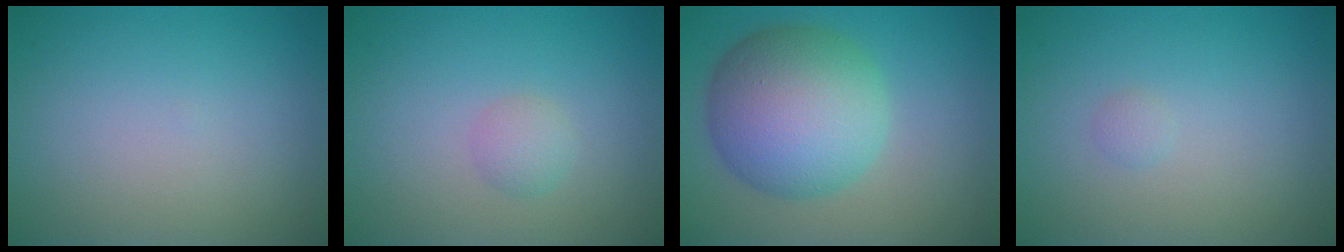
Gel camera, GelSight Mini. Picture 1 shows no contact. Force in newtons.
{"total": 1.4, "press": 1.4, "slide": 0.1}
{"total": 9.9, "press": 9.9, "slide": 0.3}
{"total": 0.5, "press": 0.5, "slide": 0.0}